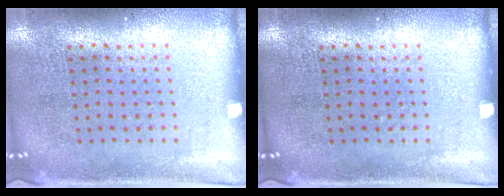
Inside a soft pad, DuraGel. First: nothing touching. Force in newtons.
{"total": 0.0}